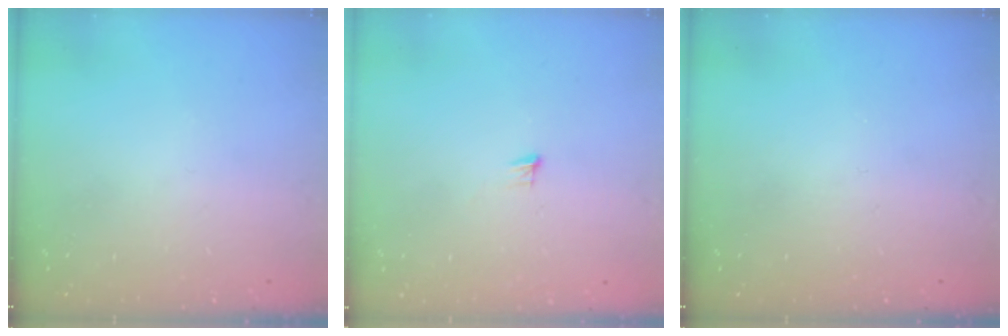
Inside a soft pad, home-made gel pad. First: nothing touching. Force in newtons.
{"total": 3.9, "press": 3.8, "slide": 0.9}
{"total": 0.0}